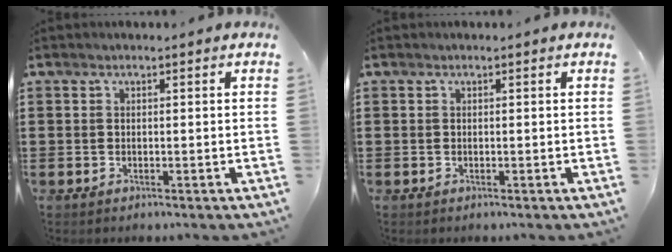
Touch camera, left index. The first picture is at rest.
{"total": 0.0}